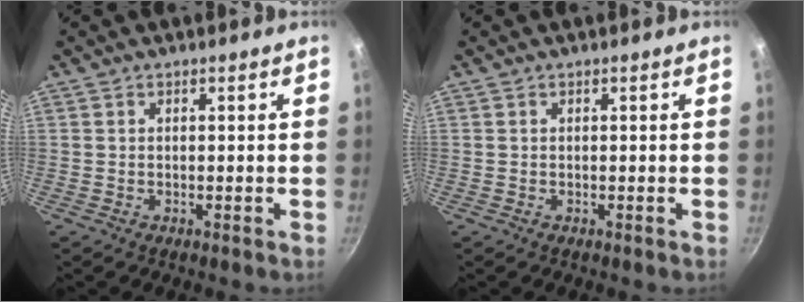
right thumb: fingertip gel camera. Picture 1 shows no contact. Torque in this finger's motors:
{"motor_torque": [0.00, 0.00, 0.09, 0.00, 0.01]}